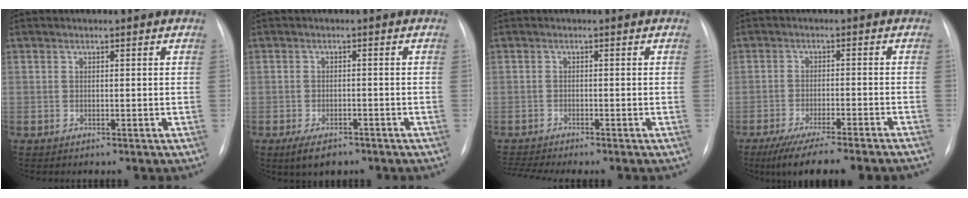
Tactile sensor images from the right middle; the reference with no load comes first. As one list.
[{"total": 4.2, "force": [-2.8, 1.9, 2.4], "torque": [-0.045, -0.005, -0.039]}, {"total": 4.4, "force": [-4.0, -0.7, 1.7], "torque": [-0.030, -0.007, -0.064]}, {"total": 12.4, "force": [-10.3, 0.3, 6.9], "torque": [-0.090, -0.026, -0.155]}]